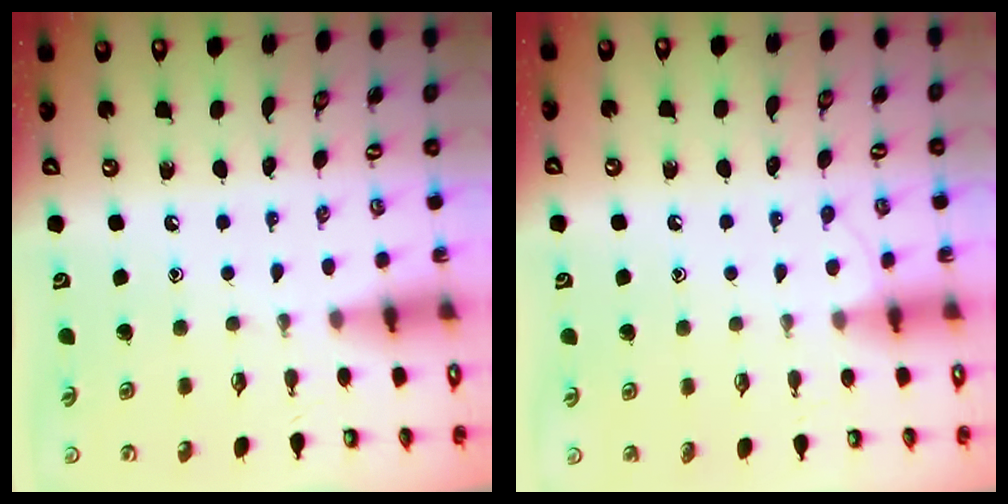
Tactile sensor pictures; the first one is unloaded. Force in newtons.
{"total": 5.5, "press": 5.5, "slide": 0.7}